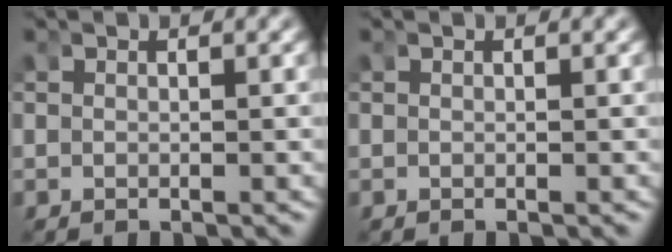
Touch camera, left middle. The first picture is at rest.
{"total": 0.0}